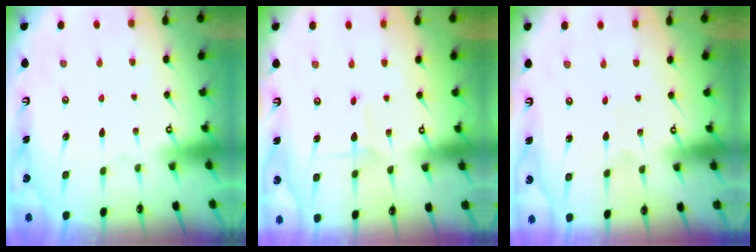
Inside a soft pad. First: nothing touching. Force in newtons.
{"total": 4.3, "press": 4.3, "slide": 0.4}
{"total": 0.6, "press": 0.6, "slide": 0.0}